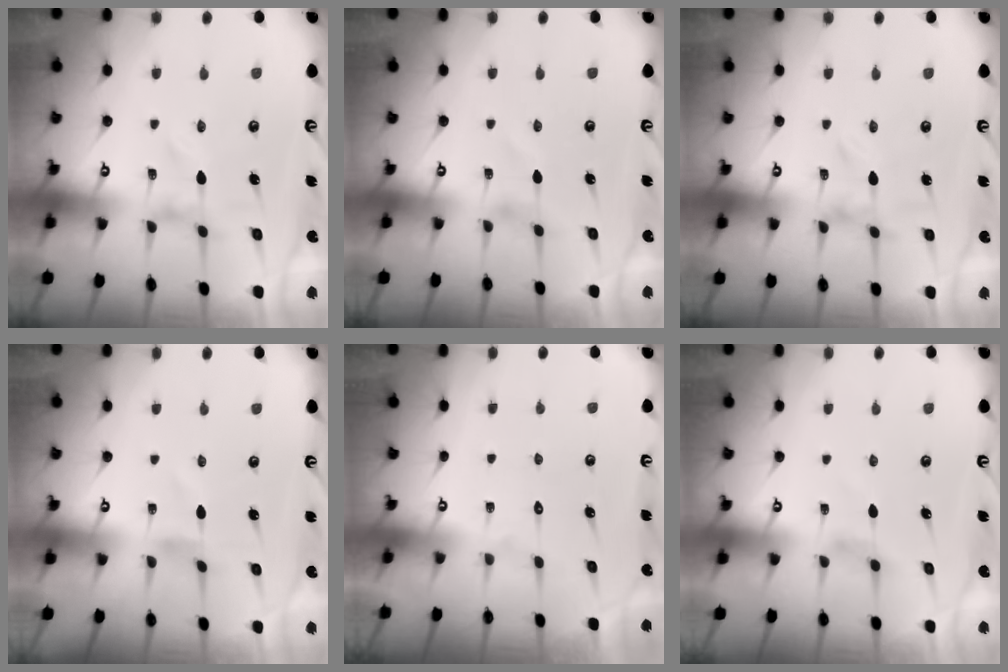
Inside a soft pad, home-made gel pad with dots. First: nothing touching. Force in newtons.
{"total": 0.0}
{"total": 0.0}
{"total": 0.8, "press": 0.7, "slide": 0.3}
{"total": 1.6, "press": 1.6, "slide": 0.1}
{"total": 1.0, "press": 1.0, "slide": 0.3}